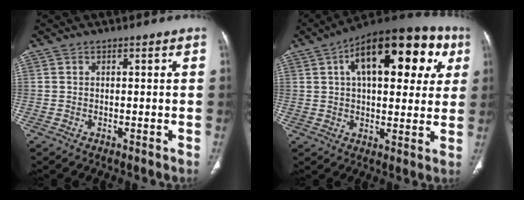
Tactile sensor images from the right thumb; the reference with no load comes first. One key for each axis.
{"total": 23.6, "fx": 8.2, "fy": 11.4, "fz": 19.0, "tx": -0.239, "ty": 0.022, "tz": 0.115}